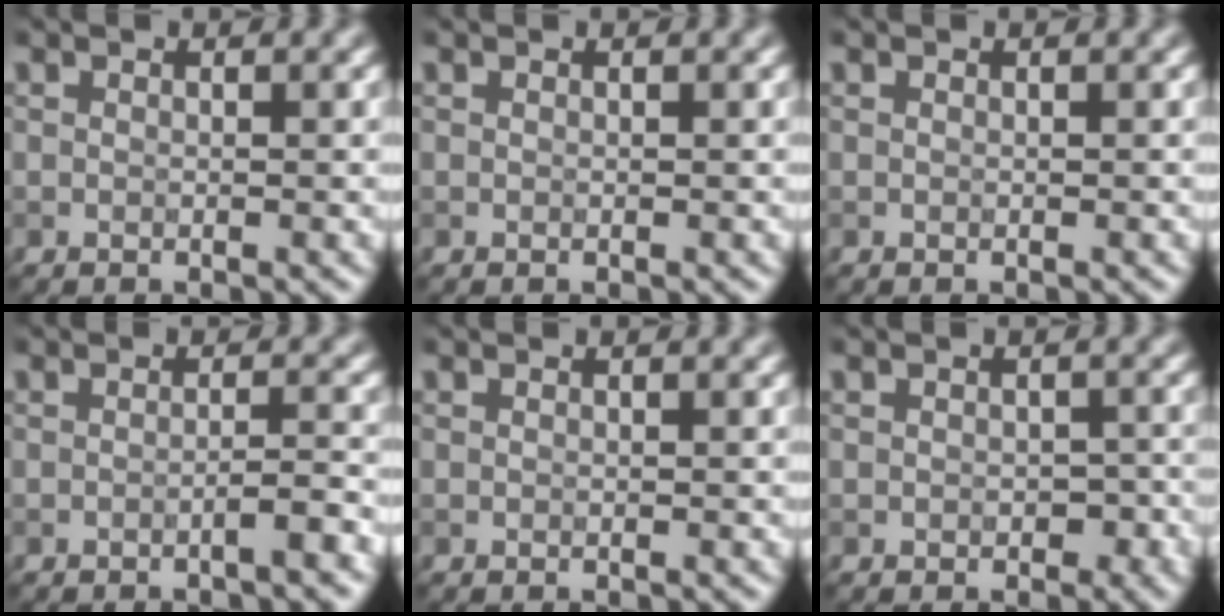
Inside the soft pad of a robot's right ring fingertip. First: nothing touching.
{"total": 0.0}
{"total": 0.0}
{"total": 1.8, "force": [-0.8, 0.3, 1.6], "torque": [-0.019, 0.005, -0.019]}
{"total": 0.0}
{"total": 1.7, "force": [-0.5, 1.1, 1.2], "torque": [-0.017, -0.006, -0.006]}